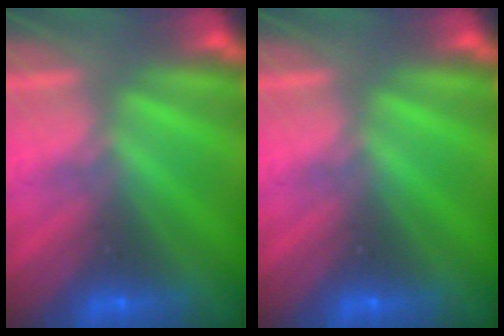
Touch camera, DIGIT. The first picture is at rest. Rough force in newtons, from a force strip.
{"total": 0.0}